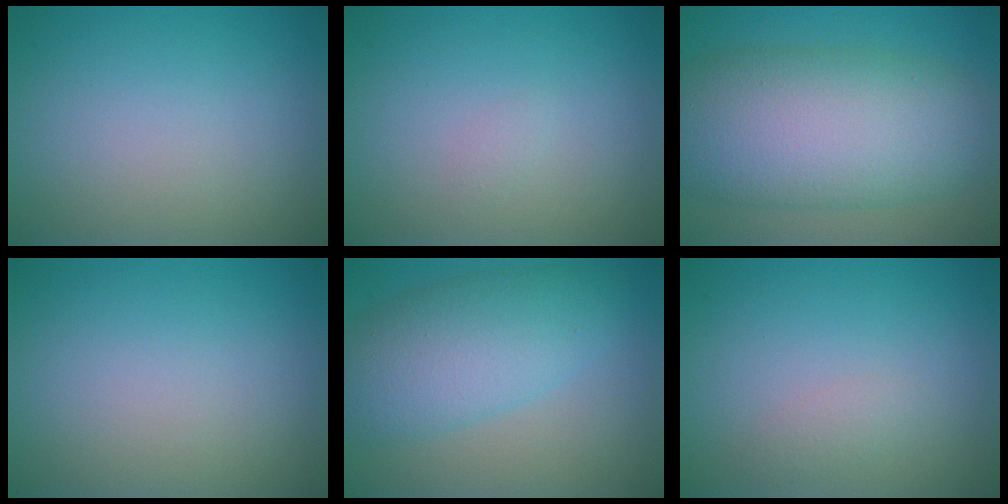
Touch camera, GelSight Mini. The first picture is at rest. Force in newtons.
{"total": 0.6, "press": 0.6, "slide": 0.1}
{"total": 12.4, "press": 12.4, "slide": 0.2}
{"total": 0.0}
{"total": 7.0, "press": 7.0, "slide": 0.1}
{"total": 1.0, "press": 1.0, "slide": 0.0}